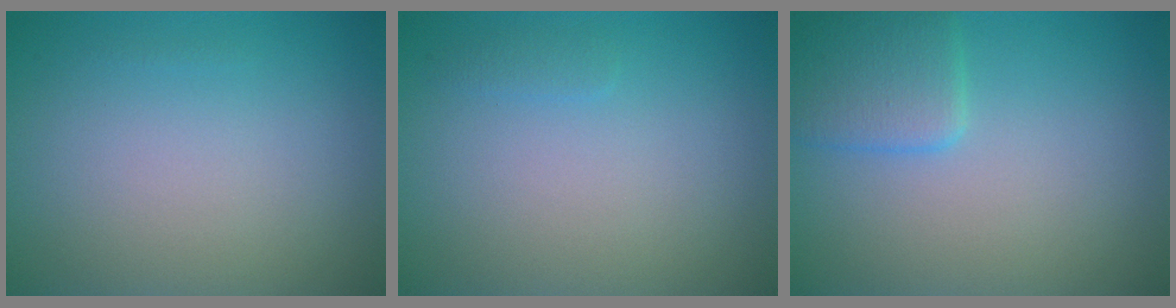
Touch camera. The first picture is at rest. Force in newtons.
{"total": 0.6, "press": 0.6, "slide": 0.0}
{"total": 2.9, "press": 2.9, "slide": 0.2}